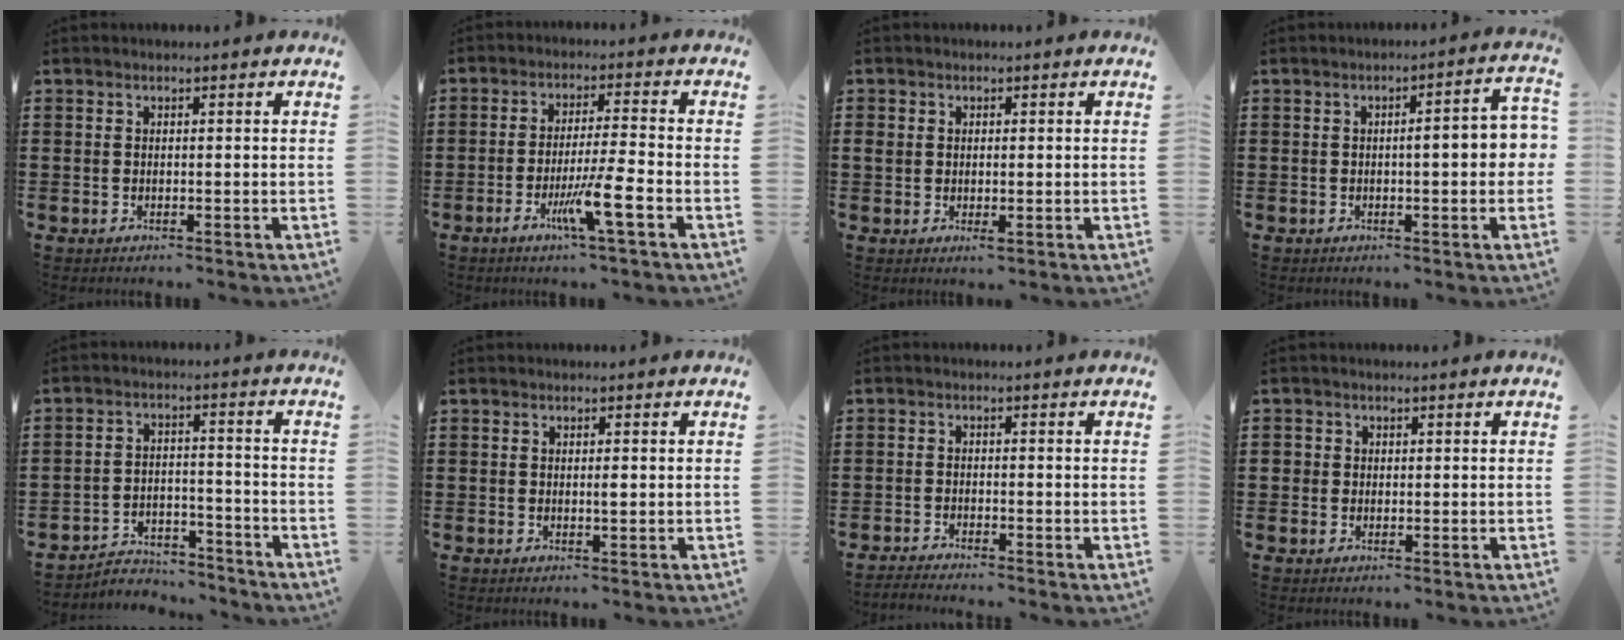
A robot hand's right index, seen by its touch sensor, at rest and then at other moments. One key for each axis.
{"total": 7.8, "fx": -3.7, "fy": 0.1, "fz": 6.9, "tx": -0.123, "ty": -0.012, "tz": -0.065}
{"total": 1.8, "fx": 0.0, "fy": 1.3, "fz": 1.3, "tx": -0.026, "ty": 0.005, "tz": -0.001}
{"total": 4.4, "fx": -0.4, "fy": 0.6, "fz": 4.3, "tx": -0.065, "ty": -0.001, "tz": -0.010}
{"total": 4.2, "fx": -4.1, "fy": 1.1, "fz": 0.5, "tx": -0.014, "ty": 0.010, "tz": -0.084}
{"total": 1.0, "fx": 0.2, "fy": 0.3, "fz": 1.0, "tx": -0.019, "ty": 0.002, "tz": 0.002}
{"total": 1.8, "fx": -1.8, "fy": -0.1, "fz": 0.0, "tx": -0.002, "ty": 0.002, "tz": -0.039}
{"total": 1.2, "fx": 0.3, "fy": 1.1, "fz": 0.3, "tx": -0.010, "ty": 0.003, "tz": 0.005}